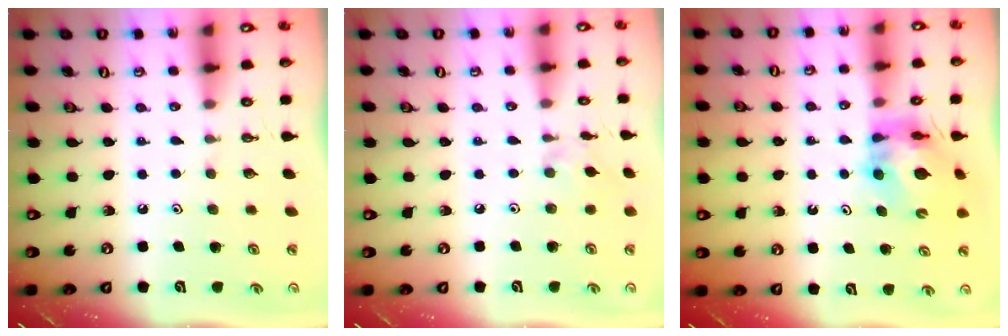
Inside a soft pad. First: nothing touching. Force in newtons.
{"total": 2.6, "press": 2.6, "slide": 0.5}
{"total": 10.4, "press": 10.3, "slide": 1.2}